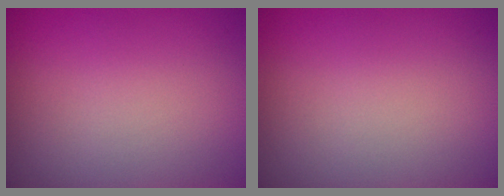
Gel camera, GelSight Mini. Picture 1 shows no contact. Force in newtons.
{"total": 0.0}